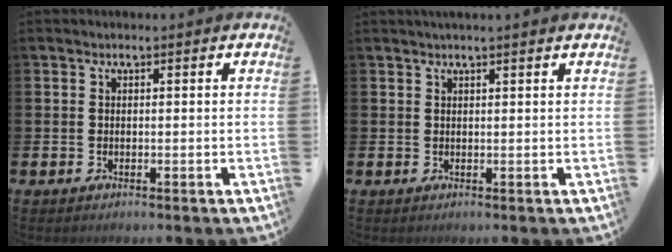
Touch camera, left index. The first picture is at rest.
{"total": 1.0, "force": [0.9, -0.2, 0.4], "torque": [-0.004, -0.001, 0.016]}